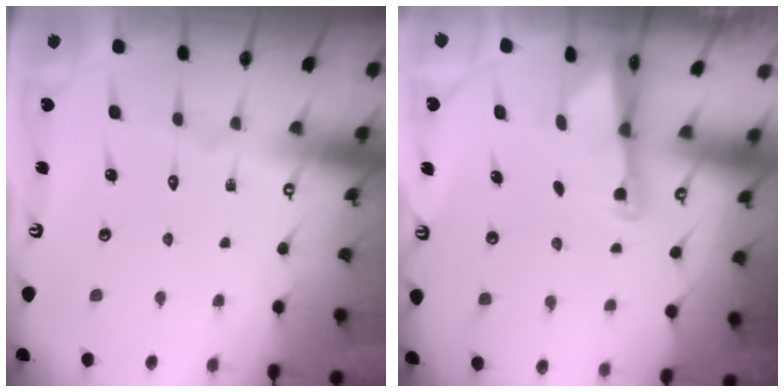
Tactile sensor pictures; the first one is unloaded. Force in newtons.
{"total": 1.8, "press": 1.8, "slide": 0.4}